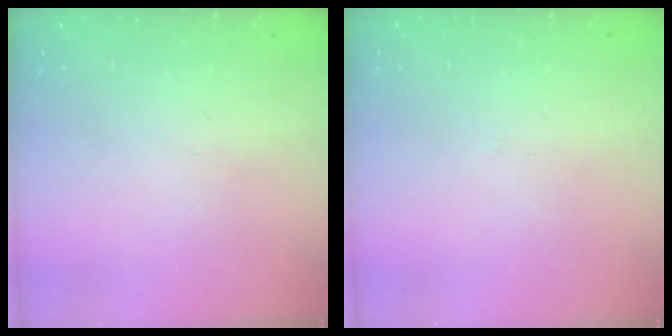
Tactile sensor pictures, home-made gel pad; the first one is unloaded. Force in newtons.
{"total": 2.7, "press": 2.6, "slide": 0.3}